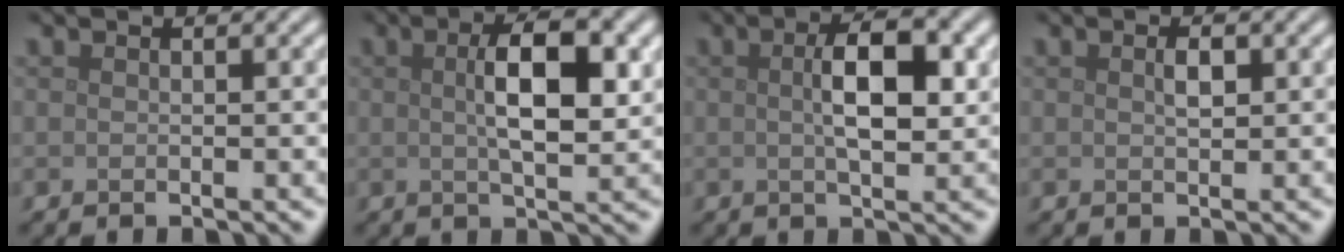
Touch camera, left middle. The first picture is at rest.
{"total": 6.0, "force": [1.0, 2.0, 5.6], "torque": [-0.093, 0.005, 0.016]}
{"total": 5.2, "force": [0.8, 1.9, 4.8], "torque": [-0.084, 0.004, 0.011]}
{"total": 1.2, "force": [0.3, 0.5, 1.1], "torque": [-0.022, 0.000, 0.007]}